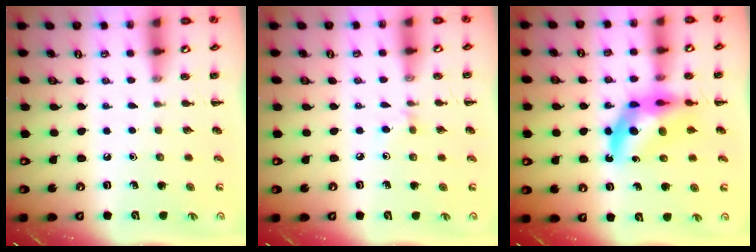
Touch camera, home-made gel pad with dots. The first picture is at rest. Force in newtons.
{"total": 4.5, "press": 4.3, "slide": 1.6}
{"total": 11.3, "press": 10.7, "slide": 3.6}